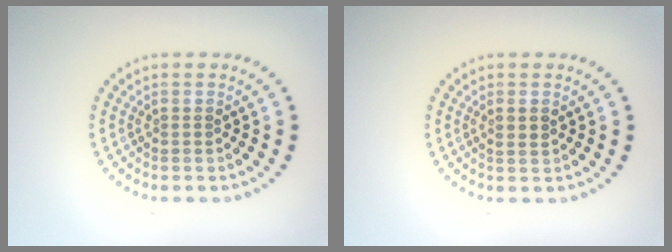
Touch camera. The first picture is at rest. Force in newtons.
{"total": 1.3, "press": 1.2, "slide": 0.3}